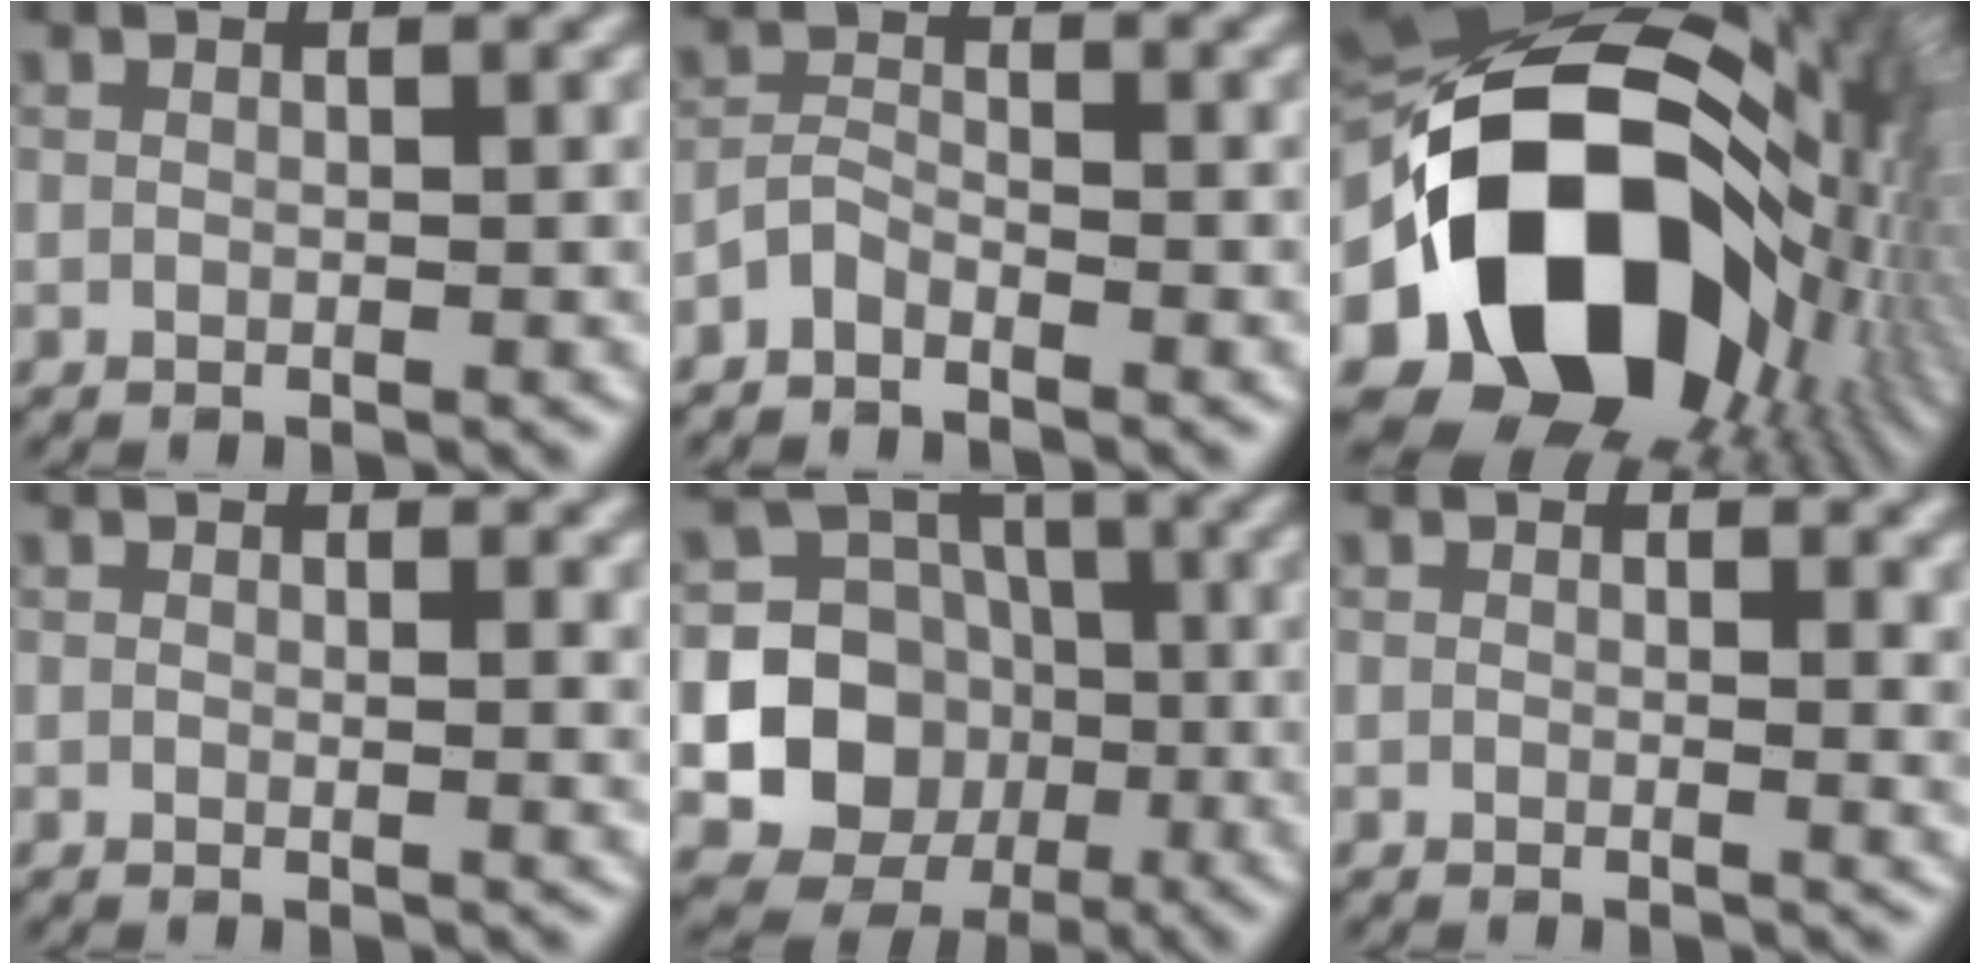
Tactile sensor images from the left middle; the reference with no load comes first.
{"total": 1.7, "force": [-1.4, 0.5, 0.7], "torque": [-0.014, 0.007, -0.033]}
{"total": 20.5, "force": [-2.6, 14.8, 13.9], "torque": [-0.281, -0.033, -0.030]}
{"total": 1.5, "force": [0.4, 0.5, 1.3], "torque": [-0.012, -0.003, 0.005]}
{"total": 10.0, "force": [-2.1, 9.3, 3.1], "torque": [-0.042, -0.003, -0.063]}
{"total": 2.1, "force": [0.3, 0.8, 1.9], "torque": [-0.019, -0.005, 0.007]}